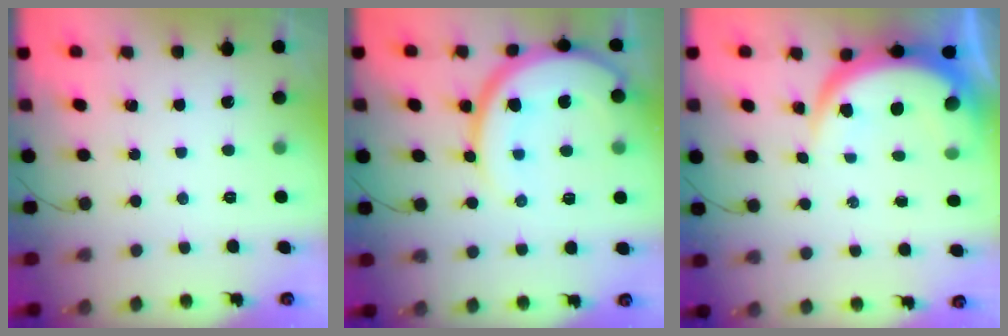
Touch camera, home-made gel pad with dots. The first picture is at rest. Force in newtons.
{"total": 15.7, "press": 15.6, "slide": 1.4}
{"total": 8.0, "press": 8.0, "slide": 0.9}